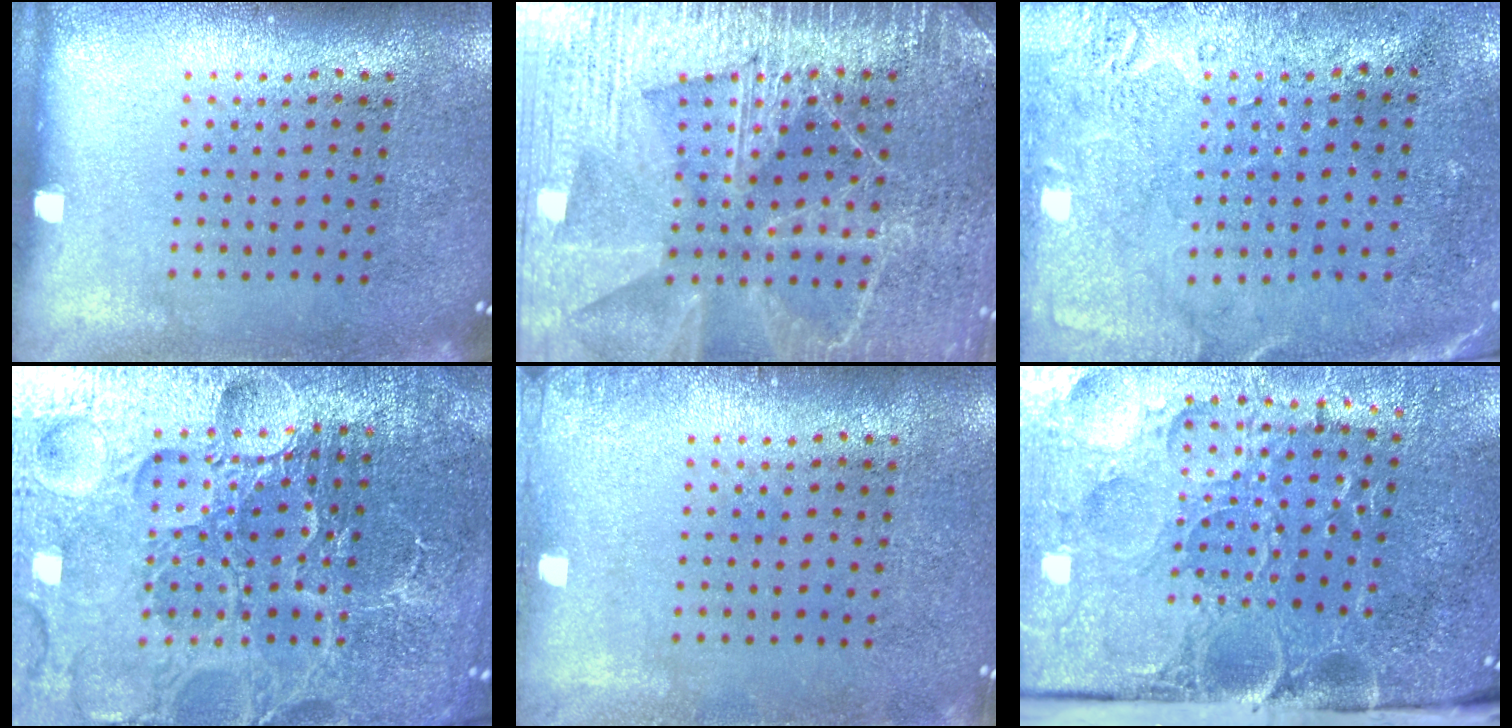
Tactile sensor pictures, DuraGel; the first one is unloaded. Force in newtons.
{"total": 6.5, "press": 6.4, "slide": 0.8}
{"total": 2.7, "press": 2.3, "slide": 1.5}
{"total": 6.5, "press": 5.8, "slide": 3.0}
{"total": 0.7, "press": 0.6, "slide": 0.2}
{"total": 5.5, "press": 4.2, "slide": 3.5}